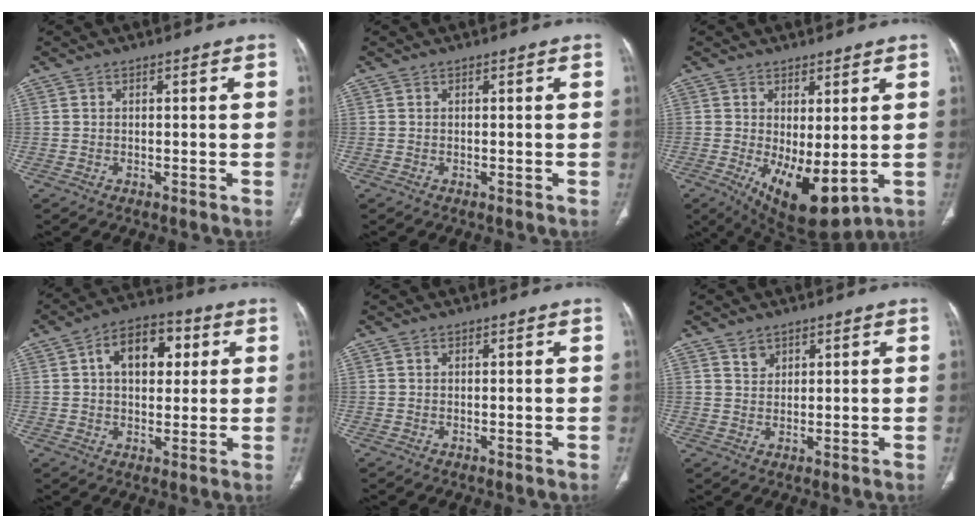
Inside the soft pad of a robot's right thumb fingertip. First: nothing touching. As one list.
[{"total": 0.0}, {"total": 11.4, "force": [-1.5, 5.0, 10.1], "torque": [-0.158, -0.023, 0.000]}, {"total": 11.8, "force": [3.2, 7.3, 8.7], "torque": [-0.104, 0.012, 0.043]}, {"total": 0.0}, {"total": 2.3, "force": [1.6, 1.5, 0.5], "torque": [0.004, -0.012, 0.029]}]